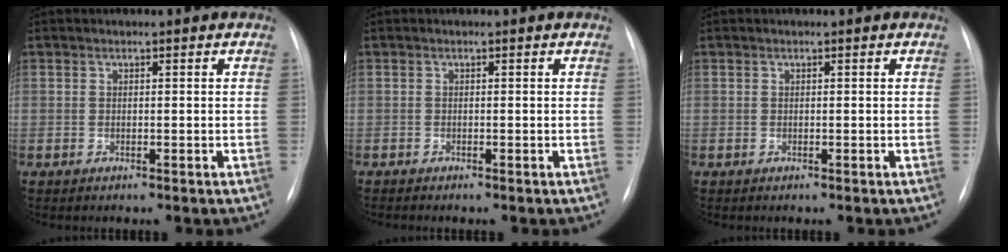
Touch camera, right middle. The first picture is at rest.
{"total": 0.0}
{"total": 0.0}